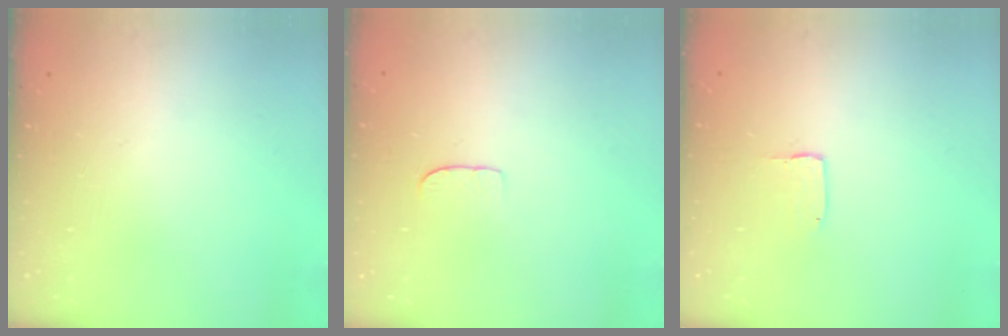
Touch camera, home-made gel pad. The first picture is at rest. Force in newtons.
{"total": 4.5, "press": 4.5, "slide": 0.3}
{"total": 2.0, "press": 2.0, "slide": 0.1}